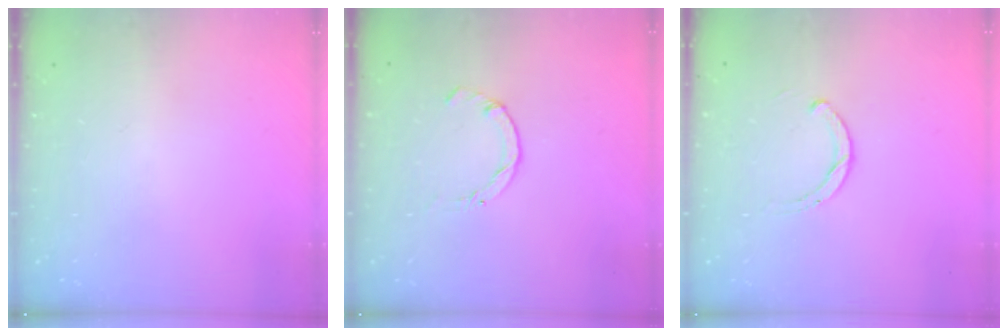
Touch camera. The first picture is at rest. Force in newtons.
{"total": 0.0}
{"total": 1.9, "press": 1.9, "slide": 0.2}